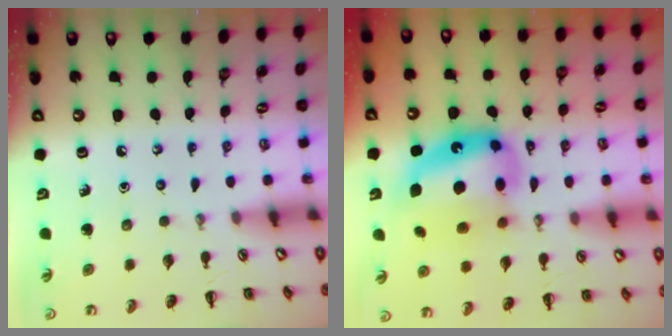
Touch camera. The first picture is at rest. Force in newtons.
{"total": 16.6, "press": 16.0, "slide": 4.2}